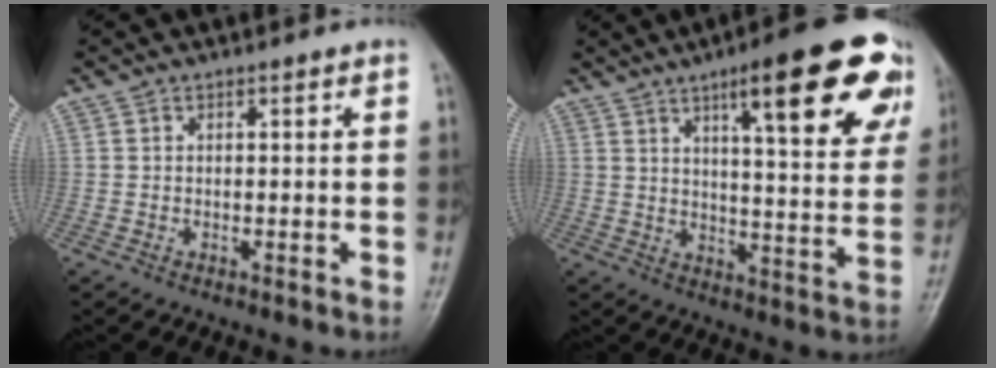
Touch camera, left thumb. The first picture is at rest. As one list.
[{"total": 21.6, "force": [11.5, 5.0, 17.6], "torque": [-0.204, -0.033, 0.156]}]